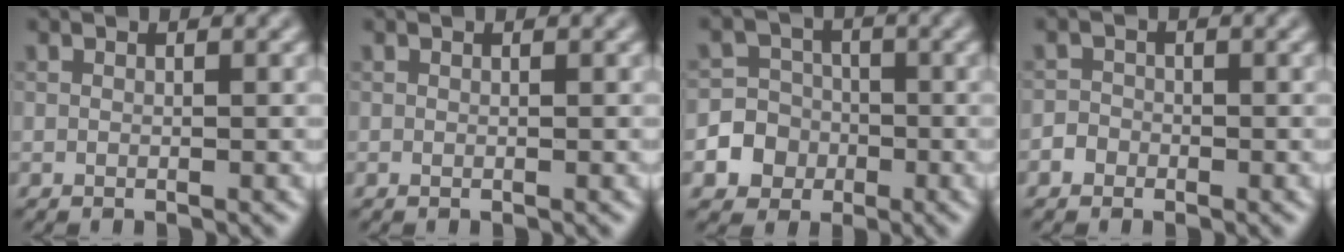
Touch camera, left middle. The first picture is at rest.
{"total": 0.0}
{"total": 5.5, "force": [-1.9, 5.1, 0.8], "torque": [0.004, 0.006, -0.054]}
{"total": 1.5, "force": [-0.7, 1.2, 0.3], "torque": [0.006, 0.005, -0.016]}